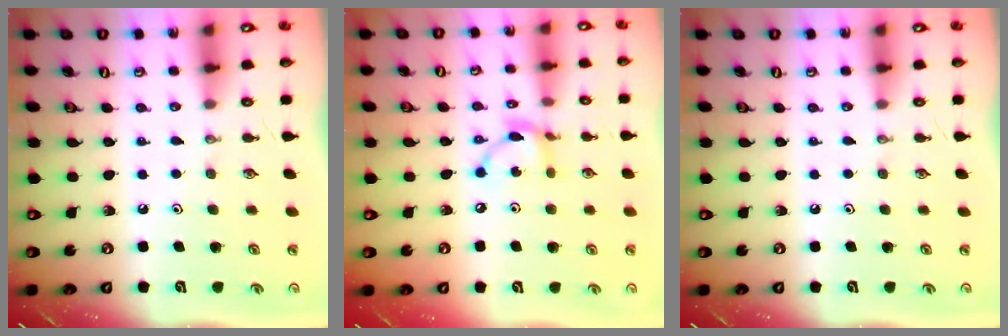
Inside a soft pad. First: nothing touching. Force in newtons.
{"total": 7.8, "press": 7.8, "slide": 0.1}
{"total": 0.0}